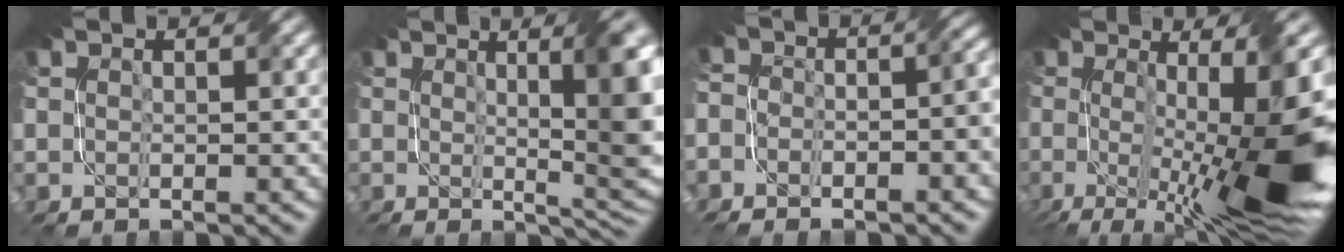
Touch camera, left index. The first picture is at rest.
{"total": 10.3, "force": [1.7, 3.1, 9.7], "torque": [-0.086, 0.008, 0.018]}
{"total": 7.1, "force": [-3.5, 3.9, 4.8], "torque": [-0.048, -0.010, -0.059]}
{"total": 13.2, "force": [-2.0, 2.9, 12.7], "torque": [-0.190, -0.015, -0.023]}